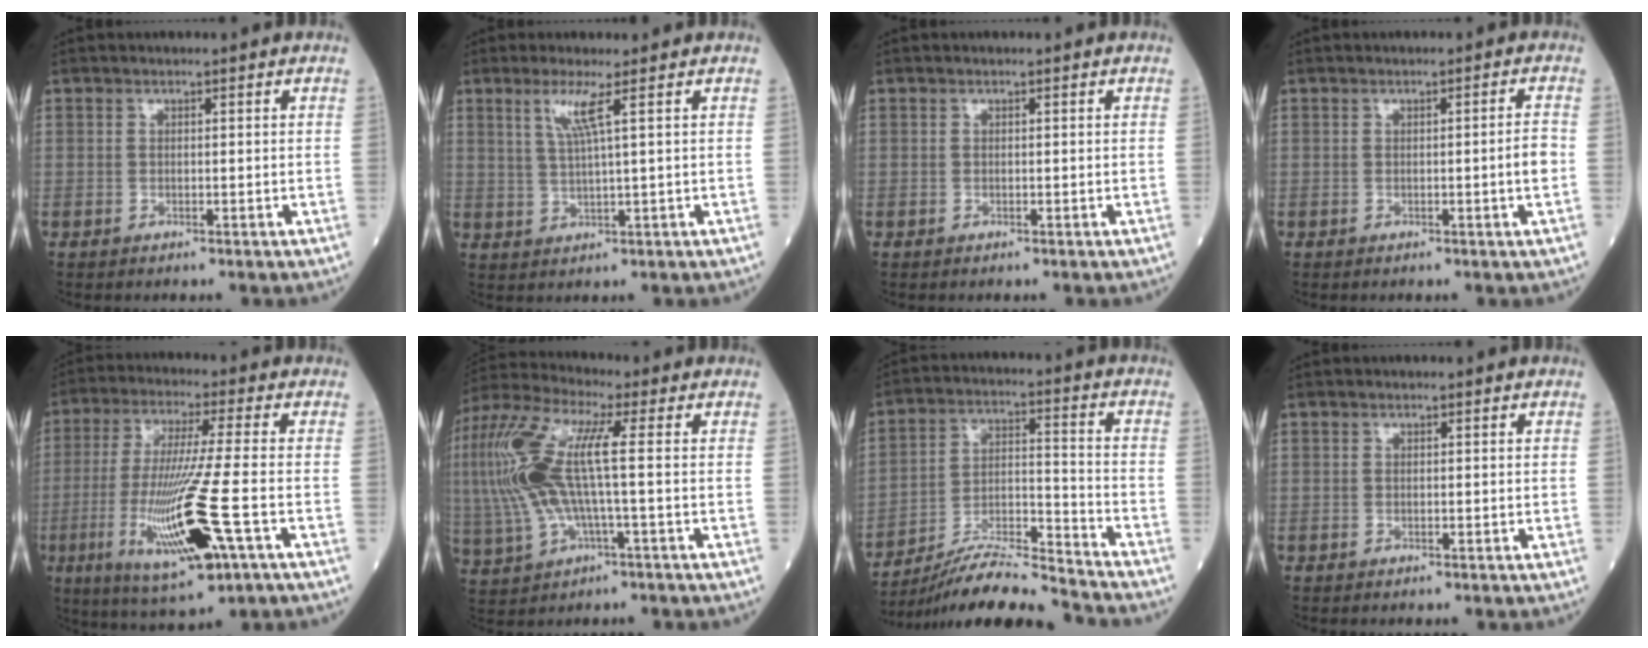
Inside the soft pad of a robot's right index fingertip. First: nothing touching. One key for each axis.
{"total": 4.1, "fx": 1.9, "fy": -0.8, "fz": 3.6, "tx": -0.078, "ty": -0.005, "tz": 0.042}
{"total": 0.0}
{"total": 2.3, "fx": -0.5, "fy": -0.5, "fz": 2.2, "tx": -0.030, "ty": -0.001, "tz": -0.008}
{"total": 16.3, "fx": -5.1, "fy": 0.8, "fz": 15.4, "tx": -0.318, "ty": -0.031, "tz": -0.086}
{"total": 15.6, "fx": 0.9, "fy": 3.5, "fz": 15.2, "tx": -0.352, "ty": 0.025, "tz": 0.015}
{"total": 13.9, "fx": -13.2, "fy": -1.1, "fz": 4.0, "tx": -0.068, "ty": 0.015, "tz": -0.239}
{"total": 0.0}